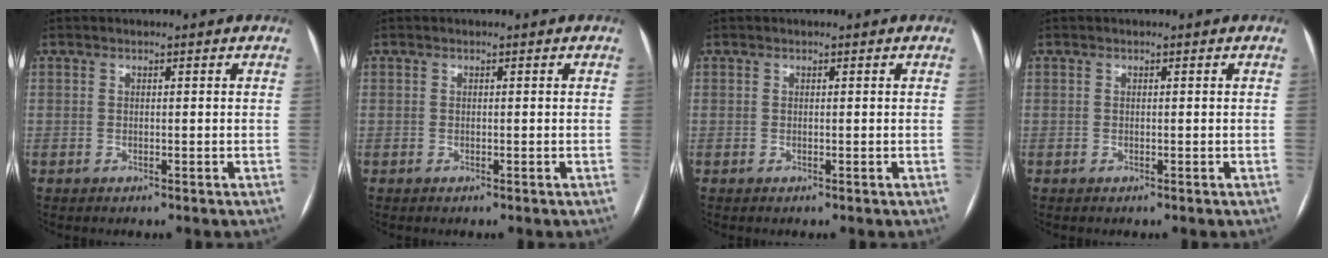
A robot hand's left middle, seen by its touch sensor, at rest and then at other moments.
{"total": 0.0}
{"total": 0.0}
{"total": 0.0}